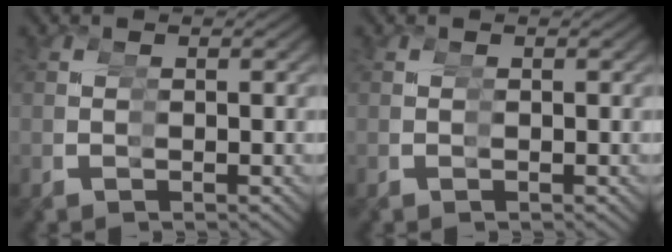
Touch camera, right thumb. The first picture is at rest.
{"total": 0.0}